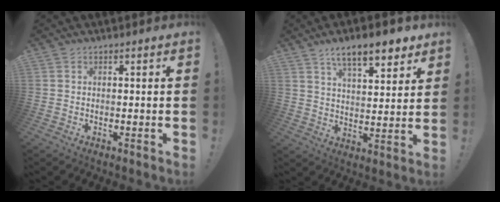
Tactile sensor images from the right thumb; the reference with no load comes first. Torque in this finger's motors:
{"motor_torque": [0.34, 0.97, 0.49, 0.32, 0.24]}